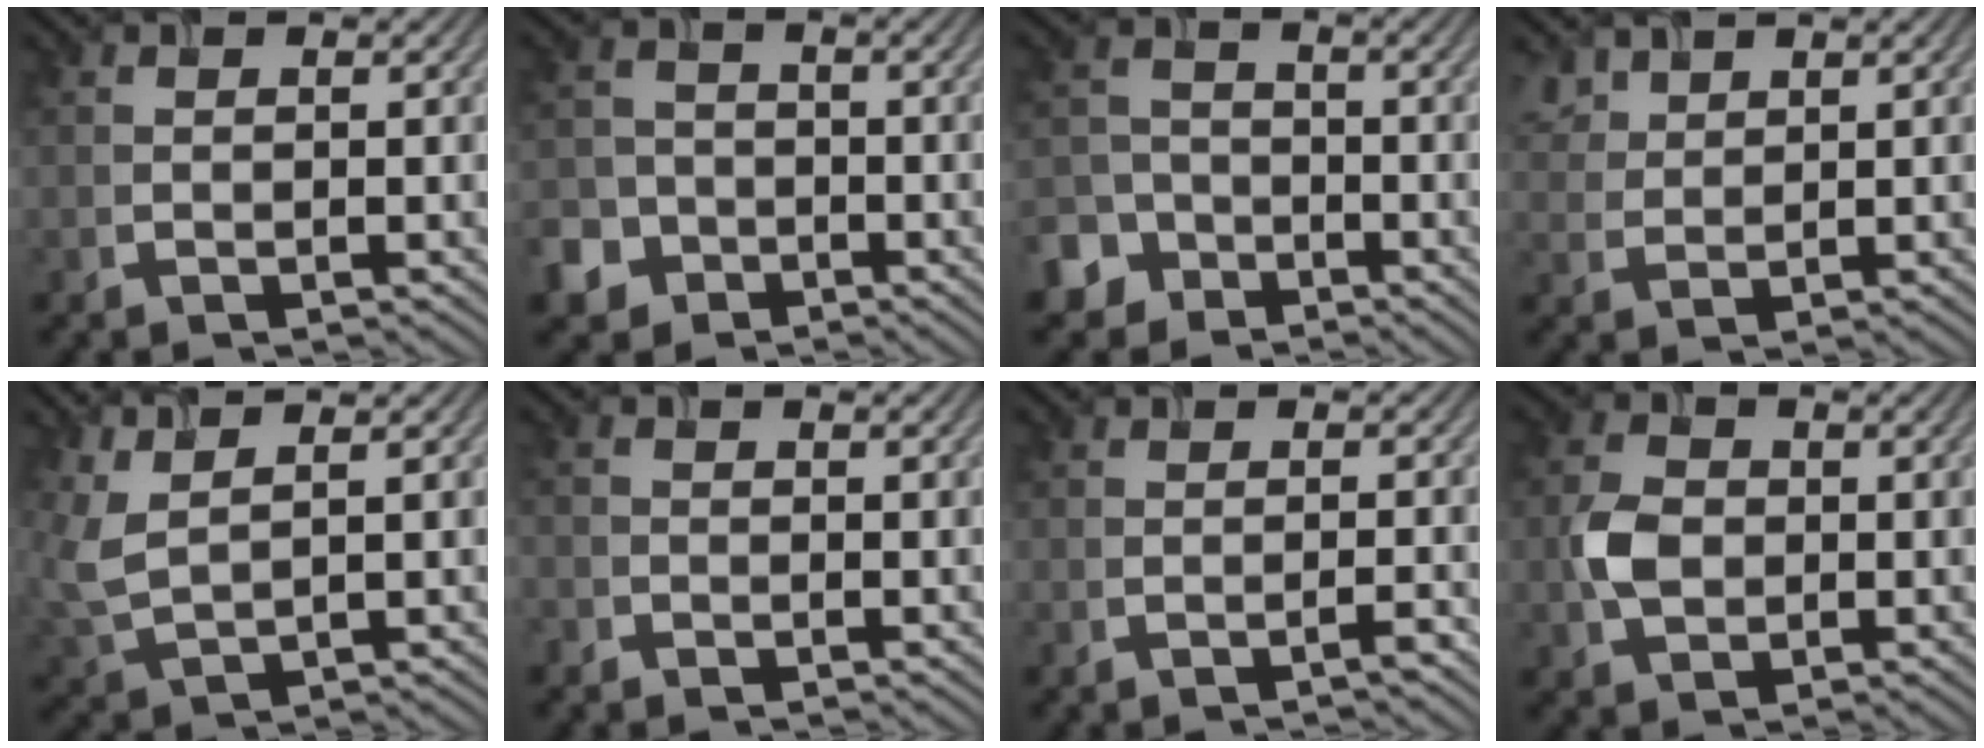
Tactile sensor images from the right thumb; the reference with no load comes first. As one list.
[{"total": 5.6, "force": [-3.2, 4.3, 1.6], "torque": [-0.036, -0.009, -0.073]}, {"total": 5.5, "force": [-3.7, 3.9, 1.2], "torque": [-0.034, -0.004, -0.086]}, {"total": 3.9, "force": [2.8, 2.0, 1.8], "torque": [-0.054, 0.006, 0.064]}, {"total": 5.4, "force": [3.4, 1.7, 3.7], "torque": [-0.115, 0.005, 0.075]}, {"total": 1.1, "force": [-0.9, 0.7, 0.1], "torque": [-0.002, -0.003, -0.021]}, {"total": 1.3, "force": [-1.0, -0.1, 0.8], "torque": [-0.013, 0.006, -0.022]}, {"total": 4.2, "force": [-0.4, 3.2, 2.6], "torque": [-0.065, 0.001, -0.012]}]